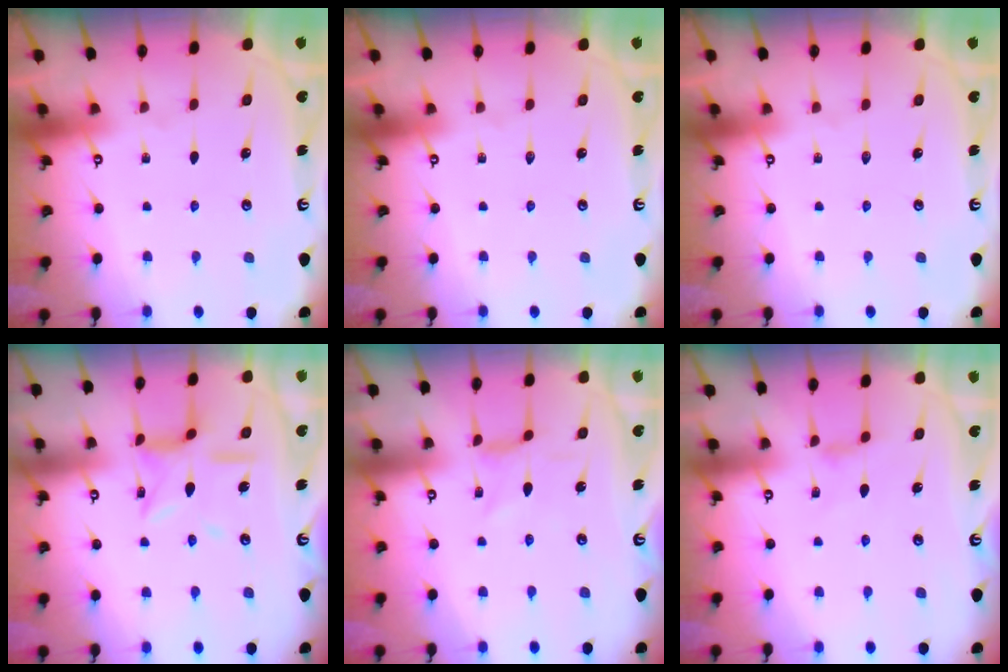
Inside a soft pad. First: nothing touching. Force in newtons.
{"total": 0.0}
{"total": 0.0}
{"total": 9.8, "press": 9.8, "slide": 0.8}
{"total": 0.0}
{"total": 1.9, "press": 1.8, "slide": 0.5}